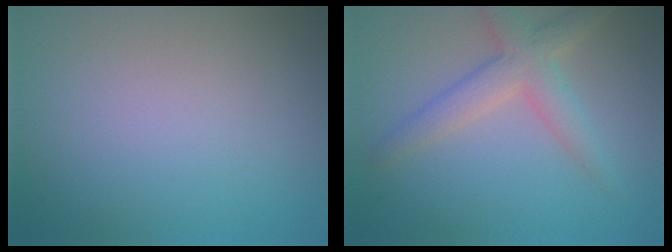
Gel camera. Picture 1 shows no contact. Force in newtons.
{"total": 3.8, "press": 3.8, "slide": 0.3}